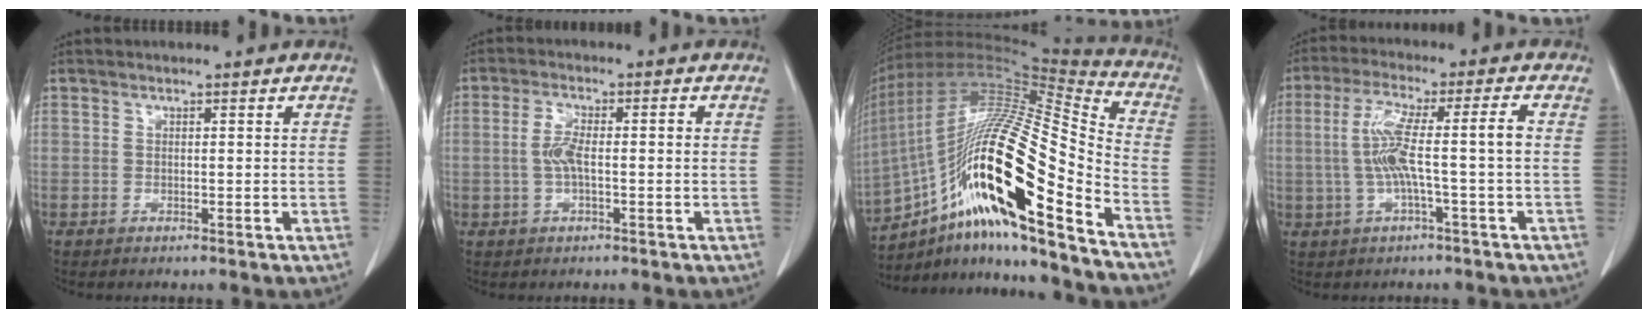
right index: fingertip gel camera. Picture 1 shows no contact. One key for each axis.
{"total": 4.4, "fx": -0.3, "fy": 1.3, "fz": 4.2, "tx": -0.094, "ty": 0.015, "tz": -0.006}
{"total": 28.9, "fx": -14.0, "fy": 4.0, "fz": 25.0, "tx": -0.455, "ty": -0.019, "tz": -0.245}
{"total": 8.6, "fx": -0.6, "fy": -0.2, "fz": 8.5, "tx": -0.169, "ty": 0.024, "tz": -0.012}